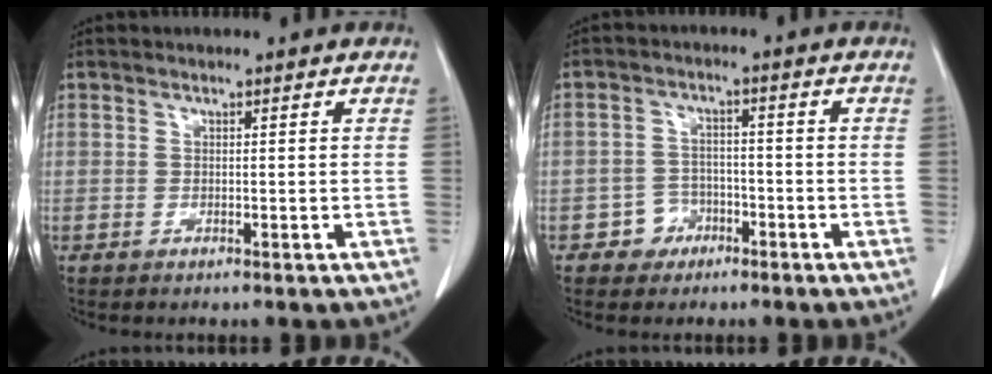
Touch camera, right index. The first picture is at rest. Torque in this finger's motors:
{"motor_torque": [-0.85, -0.06, -0.61, -0.18]}